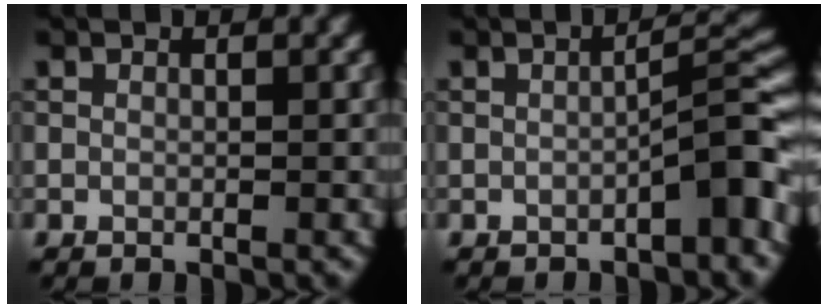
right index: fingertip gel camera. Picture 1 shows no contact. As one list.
[{"total": 3.9, "force": [-1.9, 0.6, 3.4], "torque": [-0.046, 0.022, -0.029]}]